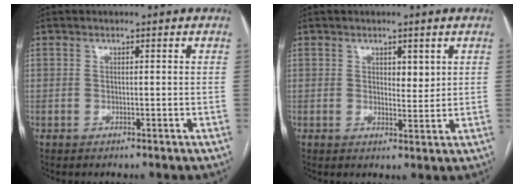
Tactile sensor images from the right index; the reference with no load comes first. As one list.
[{"total": 2.6, "force": [1.2, 1.2, 1.9], "torque": [-0.026, -0.008, 0.018]}]